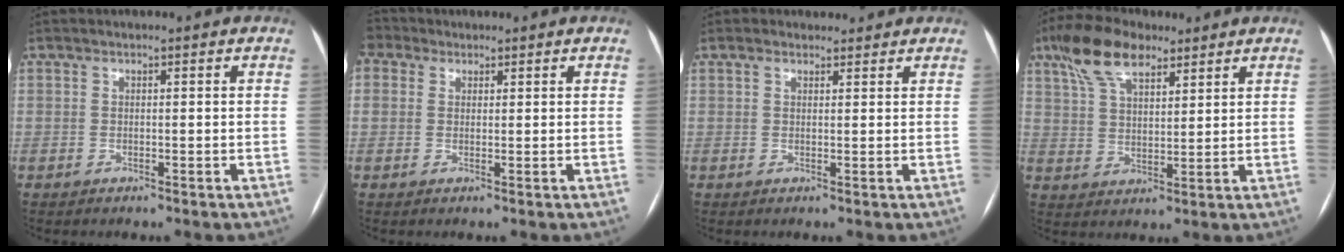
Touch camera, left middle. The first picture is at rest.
{"total": 3.4, "force": [2.0, 2.6, 1.0], "torque": [-0.036, 0.021, 0.046]}
{"total": 2.6, "force": [2.2, 1.3, 0.4], "torque": [-0.008, 0.022, 0.033]}
{"total": 10.0, "force": [6.7, 4.2, 6.2], "torque": [-0.128, 0.027, 0.128]}